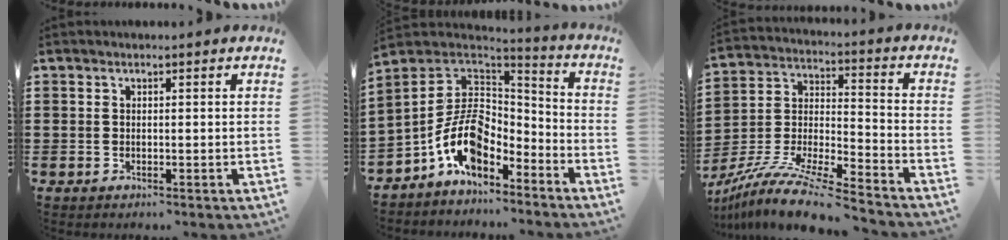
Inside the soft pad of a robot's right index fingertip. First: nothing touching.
{"total": 11.3, "force": [-4.9, 6.6, 7.7], "torque": [-0.182, 0.006, -0.100]}
{"total": 10.7, "force": [-9.8, 0.4, 4.3], "torque": [-0.086, 0.006, -0.200]}